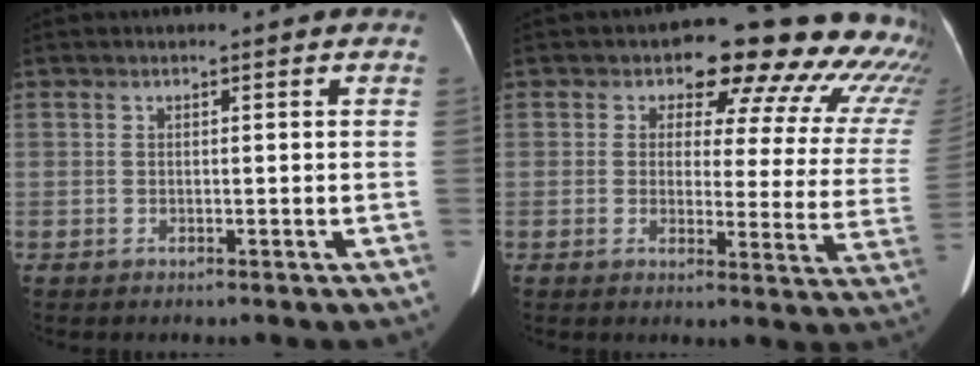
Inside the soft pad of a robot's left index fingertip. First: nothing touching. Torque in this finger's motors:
{"motor_torque": [0.84, -0.97, 0.91, 0.06]}